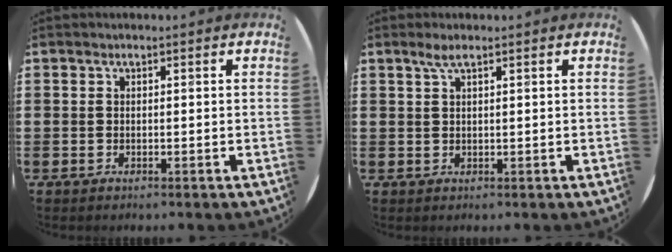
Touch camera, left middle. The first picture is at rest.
{"total": 1.8, "force": [1.0, 0.1, 1.5], "torque": [-0.031, 0.002, 0.018]}